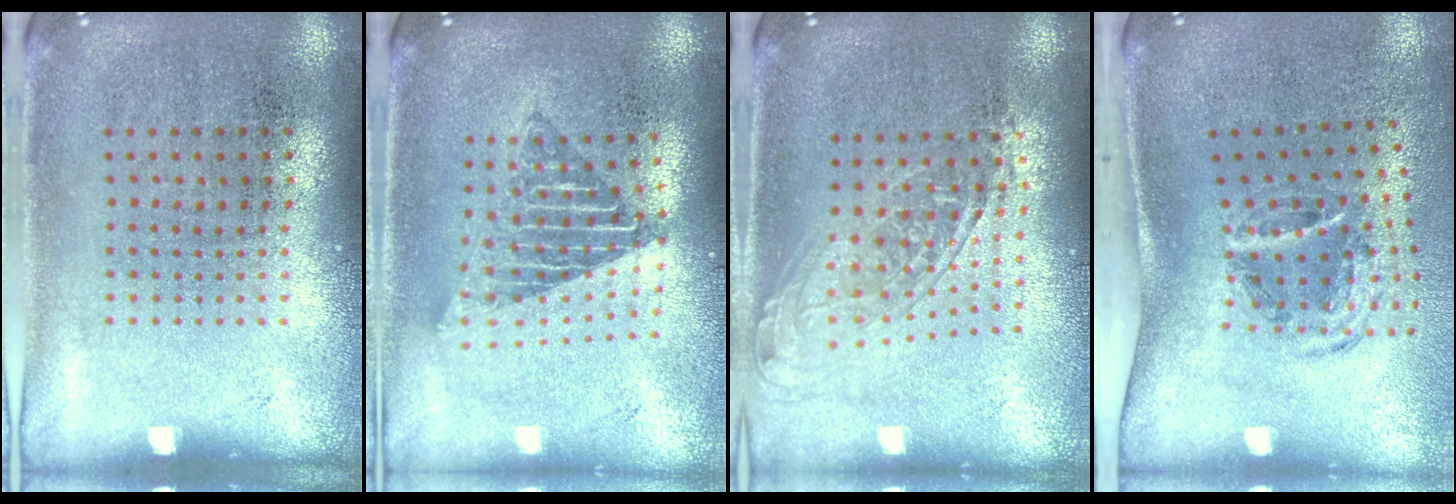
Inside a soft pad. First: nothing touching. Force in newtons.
{"total": 1.6, "press": 1.3, "slide": 0.9}
{"total": 1.5, "press": 1.2, "slide": 0.9}
{"total": 1.5, "press": 1.1, "slide": 1.0}